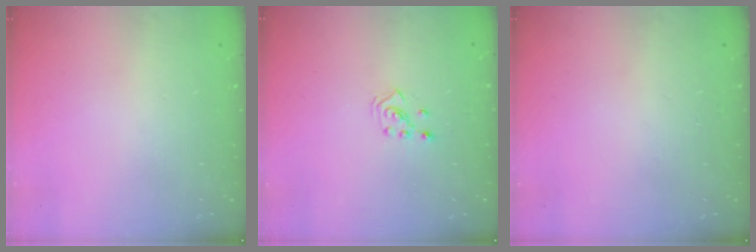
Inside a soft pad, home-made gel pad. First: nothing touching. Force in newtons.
{"total": 2.3, "press": 2.2, "slide": 0.8}
{"total": 0.0}